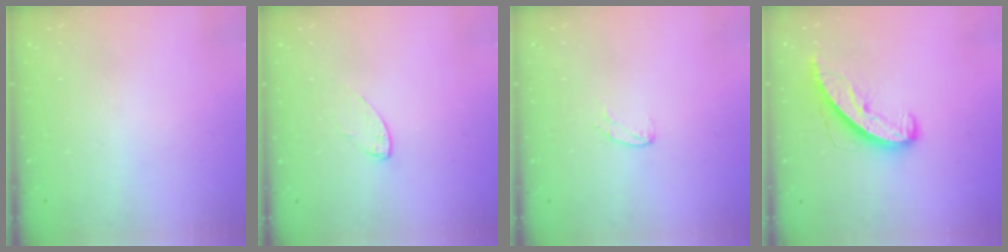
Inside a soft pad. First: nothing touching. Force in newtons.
{"total": 4.6, "press": 4.5, "slide": 0.5}
{"total": 5.0, "press": 4.9, "slide": 0.4}
{"total": 9.5, "press": 9.5, "slide": 0.3}